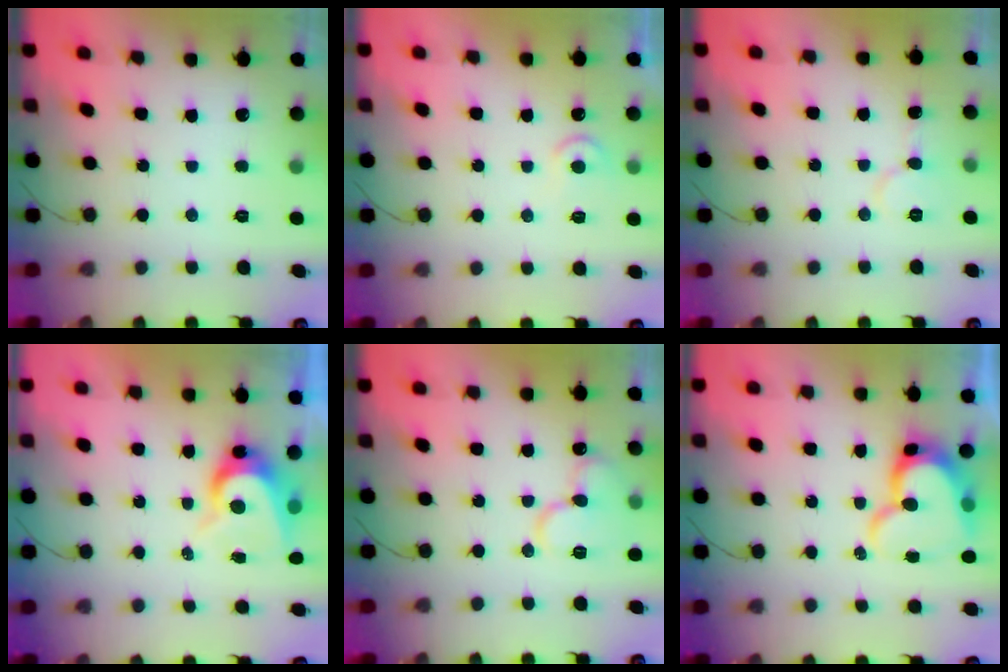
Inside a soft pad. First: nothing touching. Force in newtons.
{"total": 4.7, "press": 4.6, "slide": 0.4}
{"total": 6.3, "press": 6.2, "slide": 0.5}
{"total": 8.8, "press": 8.8, "slide": 0.4}
{"total": 12.9, "press": 12.8, "slide": 1.7}
{"total": 15.2, "press": 15.1, "slide": 1.4}